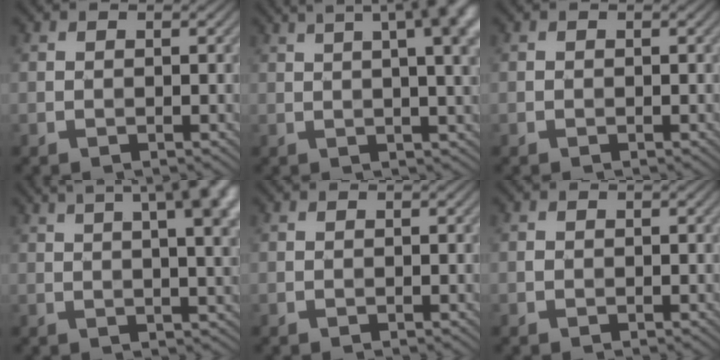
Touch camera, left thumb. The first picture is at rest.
{"total": 15.4, "force": [6.2, 5.1, 13.2], "torque": [-0.143, 0.059, 0.064]}
{"total": 0.0}
{"total": 16.7, "force": [7.4, 5.8, 13.8], "torque": [-0.158, 0.057, 0.083]}
{"total": 0.0}
{"total": 0.5, "force": [-0.3, 0.4, 0.1], "torque": [-0.004, -0.001, -0.006]}